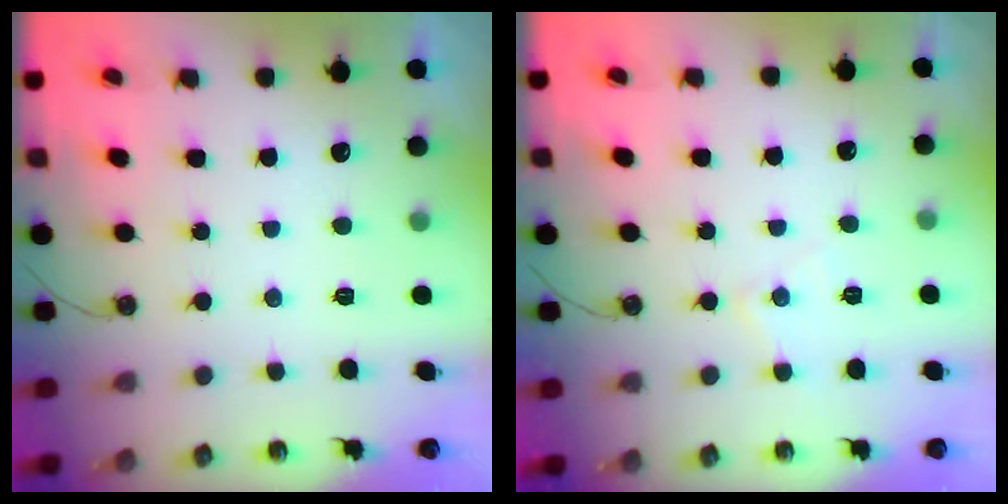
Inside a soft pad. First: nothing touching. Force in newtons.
{"total": 5.4, "press": 5.4, "slide": 0.3}